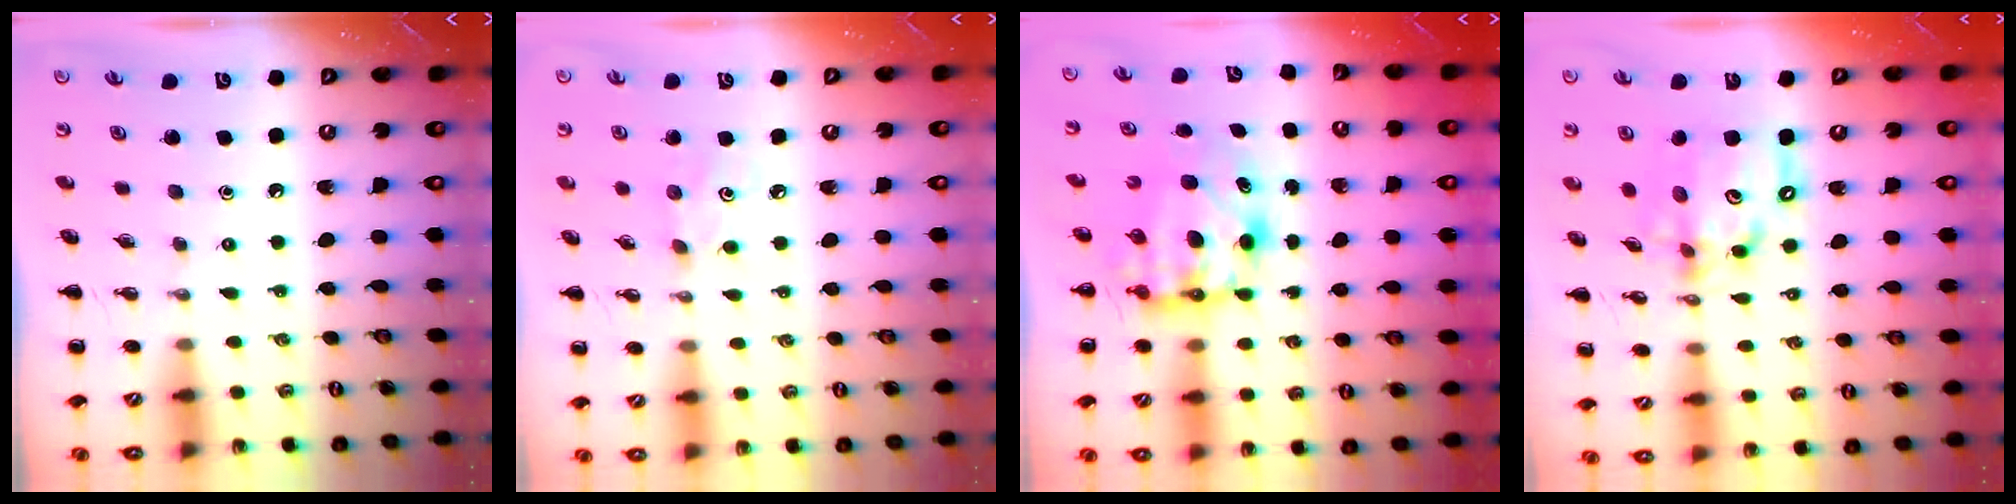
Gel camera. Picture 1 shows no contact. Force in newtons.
{"total": 2.9, "press": 2.8, "slide": 0.8}
{"total": 7.1, "press": 6.9, "slide": 1.7}
{"total": 14.3, "press": 13.9, "slide": 3.4}